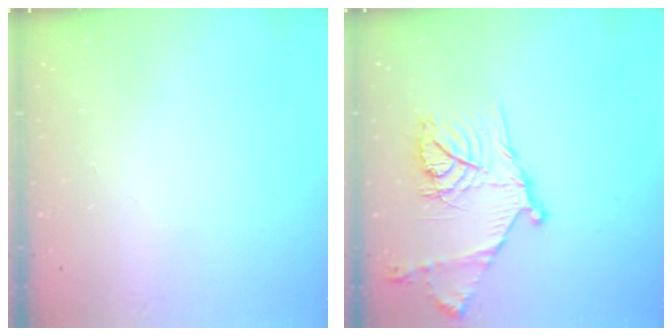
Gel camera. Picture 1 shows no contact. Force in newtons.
{"total": 17.5, "press": 17.5, "slide": 1.2}